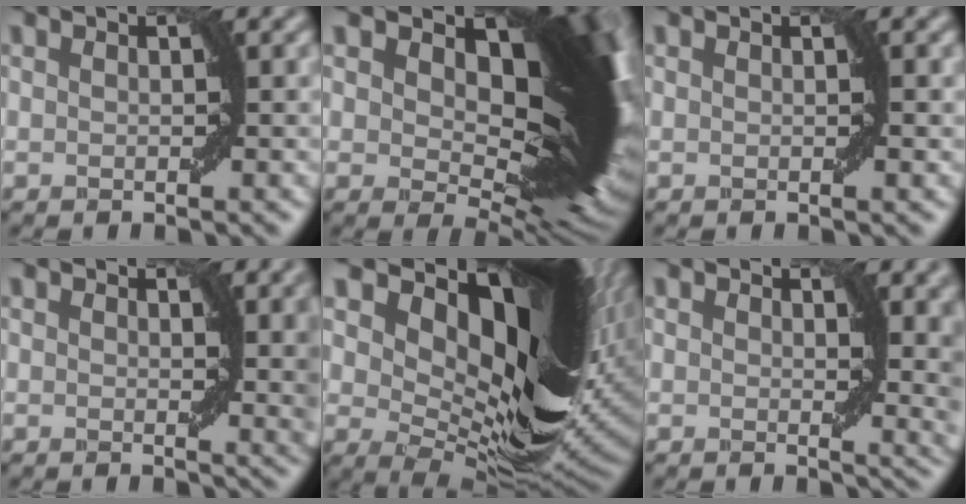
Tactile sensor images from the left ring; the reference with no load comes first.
{"total": 19.1, "force": [5.5, 9.1, 15.9], "torque": [-0.200, 0.021, 0.093]}
{"total": 0.5, "force": [0.1, -0.1, 0.5], "torque": [-0.007, 0.001, 0.002]}
{"total": 4.9, "force": [1.6, 1.5, 4.3], "torque": [-0.041, -0.002, 0.026]}
{"total": 18.3, "force": [6.7, 8.7, 14.7], "torque": [-0.208, 0.018, 0.111]}
{"total": 5.6, "force": [1.7, 2.3, 4.8], "torque": [-0.037, -0.007, 0.033]}